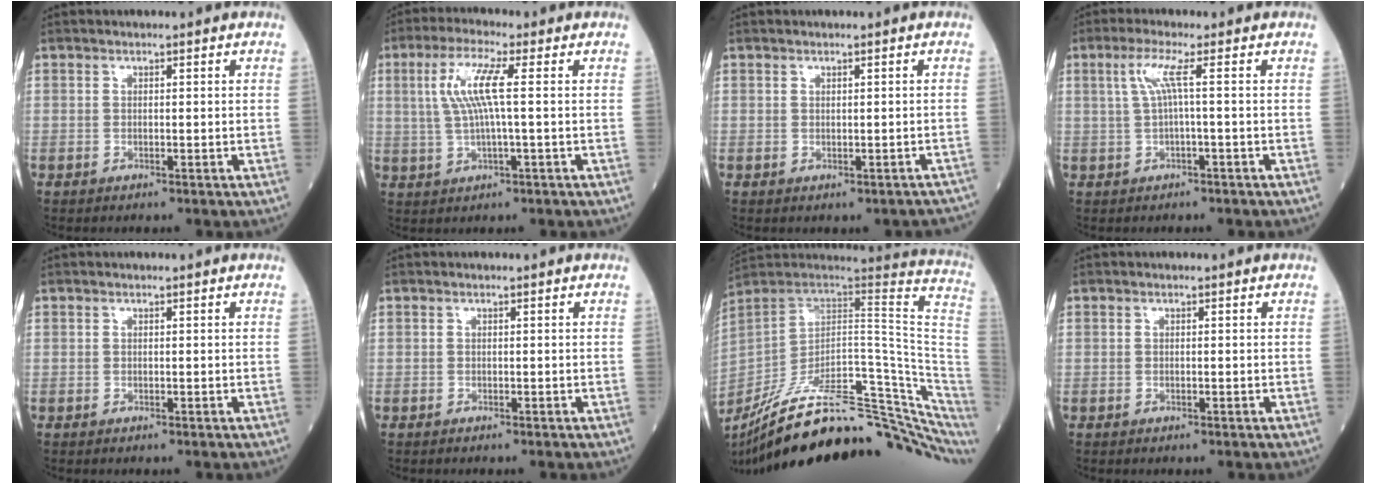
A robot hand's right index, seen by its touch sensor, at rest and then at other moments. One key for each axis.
{"total": 7.2, "fx": 1.3, "fy": 0.3, "fz": 7.1, "tx": -0.153, "ty": 0.012, "tz": 0.027}
{"total": 1.4, "fx": -0.9, "fy": 0.8, "fz": 0.7, "tx": -0.008, "ty": 0.008, "tz": -0.007}
{"total": 3.5, "fx": 0.5, "fy": -0.5, "fz": 3.4, "tx": -0.078, "ty": 0.013, "tz": 0.015}
{"total": 0.0}
{"total": 0.0}
{"total": 30.5, "fx": -22.6, "fy": 6.3, "fz": 19.5, "tx": -0.197, "ty": -0.004, "tz": -0.325}
{"total": 0.0}